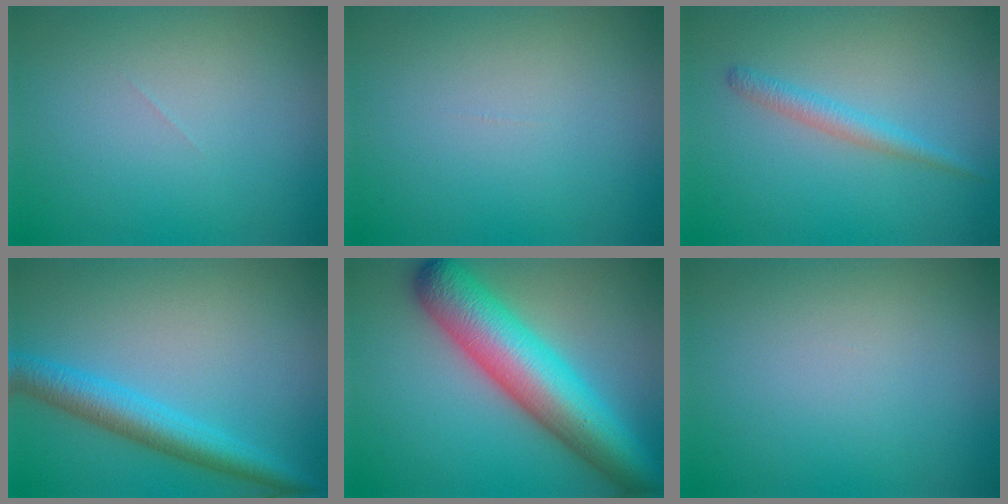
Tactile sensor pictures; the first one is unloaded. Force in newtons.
{"total": 0.0}
{"total": 1.8, "press": 1.8, "slide": 0.0}
{"total": 4.7, "press": 4.7, "slide": 0.1}
{"total": 10.1, "press": 10.1, "slide": 0.4}
{"total": 0.0}